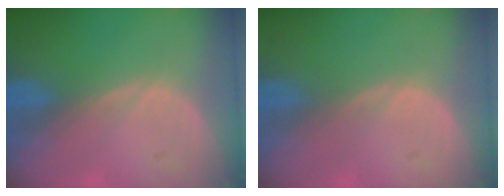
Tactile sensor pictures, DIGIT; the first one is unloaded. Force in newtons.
{"total": 0.0}